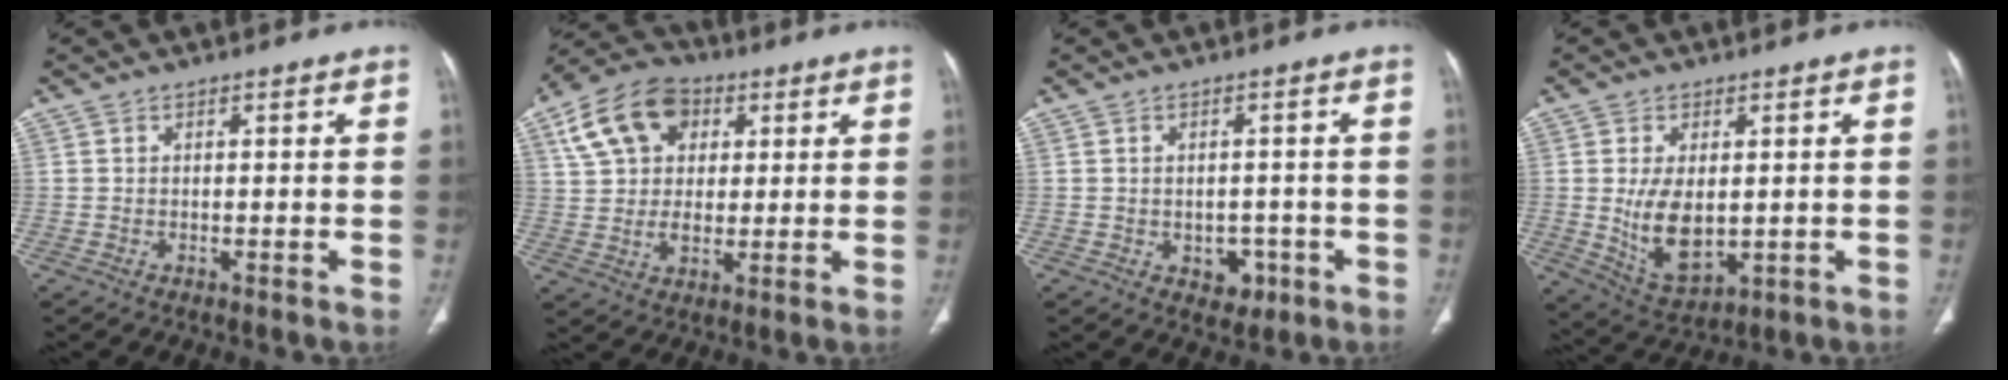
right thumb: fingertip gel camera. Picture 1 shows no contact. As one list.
[{"total": 14.9, "force": [5.4, 10.5, 9.1], "torque": [-0.147, 0.006, 0.094]}, {"total": 4.2, "force": [-1.5, 3.2, 2.2], "torque": [-0.008, 0.010, -0.010]}, {"total": 9.8, "force": [0.0, 5.5, 8.1], "torque": [-0.135, -0.016, 0.019]}]